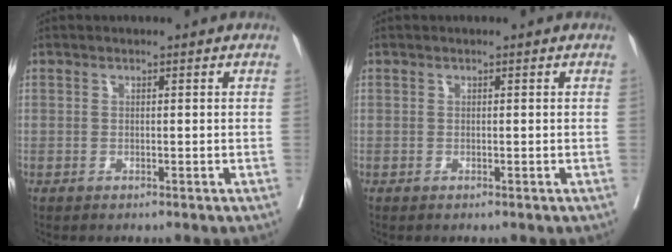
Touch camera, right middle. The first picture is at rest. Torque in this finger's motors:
{"motor_torque": [0.08, -0.20, 0.03, 0.00]}